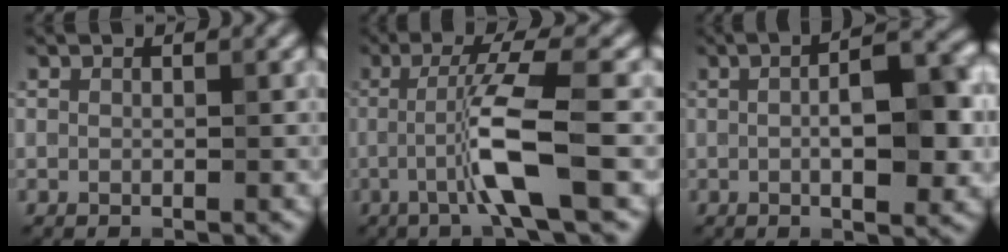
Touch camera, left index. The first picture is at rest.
{"total": 5.5, "force": [-1.4, 0.2, 5.4], "torque": [-0.101, 0.014, -0.031]}
{"total": 7.5, "force": [0.2, 2.2, 7.2], "torque": [-0.106, 0.004, 0.001]}